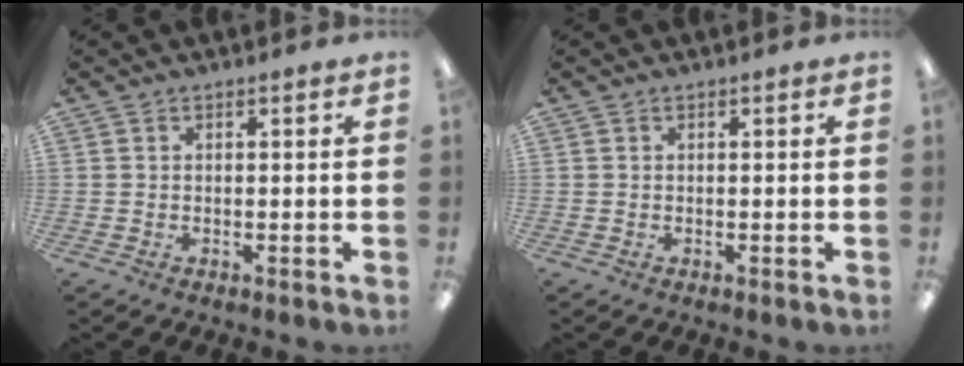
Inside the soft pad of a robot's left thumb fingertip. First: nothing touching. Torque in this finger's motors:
{"motor_torque": [0.00, 0.00, 0.00, 0.00, -0.01]}